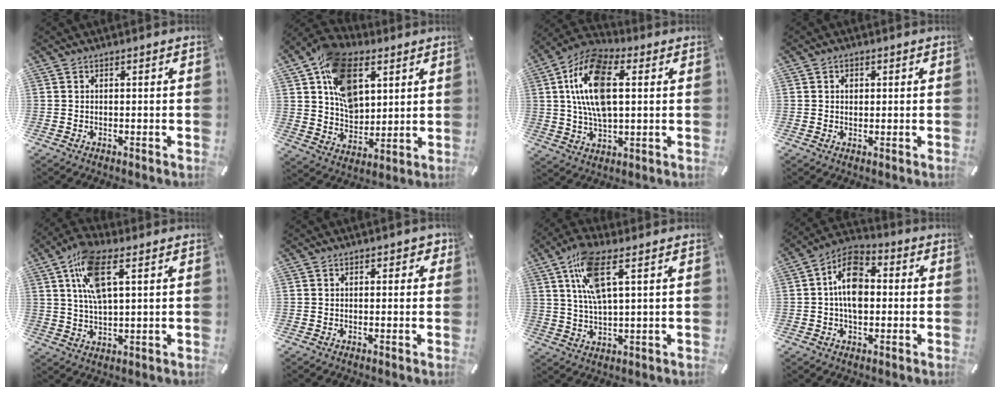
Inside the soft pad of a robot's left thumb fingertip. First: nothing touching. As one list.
[{"total": 16.1, "force": [6.7, 11.0, 9.7], "torque": [-0.180, -0.013, 0.125]}, {"total": 14.7, "force": [2.9, 7.7, 12.1], "torque": [-0.256, -0.001, 0.049]}, {"total": 1.6, "force": [0.3, 1.4, 0.6], "torque": [0.001, 0.001, -0.001]}, {"total": 11.5, "force": [4.7, 4.6, 9.4], "torque": [-0.194, 0.002, 0.083]}, {"total": 1.7, "force": [0.4, 1.1, 1.2], "torque": [-0.008, 0.001, 0.002]}, {"total": 11.1, "force": [4.6, 3.6, 9.5], "torque": [-0.194, -0.004, 0.080]}, {"total": 11.1, "force": [-0.1, 7.1, 8.4], "torque": [-0.146, 0.010, -0.003]}]